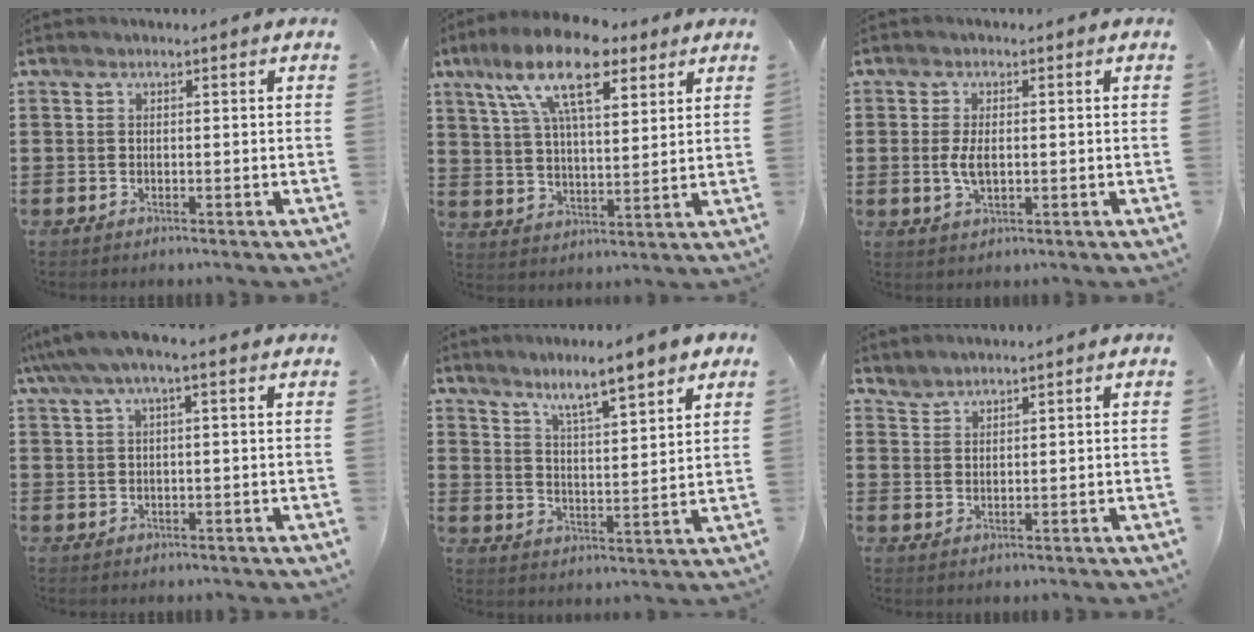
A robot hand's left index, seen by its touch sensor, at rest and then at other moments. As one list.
[{"total": 15.0, "force": [9.2, 5.2, 10.6], "torque": [-0.209, -0.008, 0.161]}, {"total": 3.7, "force": [0.0, 1.7, 3.2], "torque": [-0.078, -0.001, -0.006]}, {"total": 3.3, "force": [0.7, 0.4, 3.2], "torque": [-0.070, -0.002, 0.005]}, {"total": 6.0, "force": [5.1, 0.1, 3.2], "torque": [-0.074, -0.031, 0.080]}, {"total": 1.6, "force": [1.6, 0.0, -0.3], "torque": [0.001, 0.001, 0.033]}]